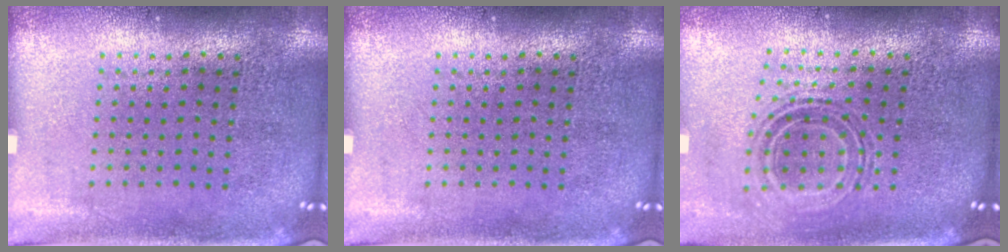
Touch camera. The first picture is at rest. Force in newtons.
{"total": 0.0}
{"total": 0.8, "press": 0.8, "slide": 0.3}